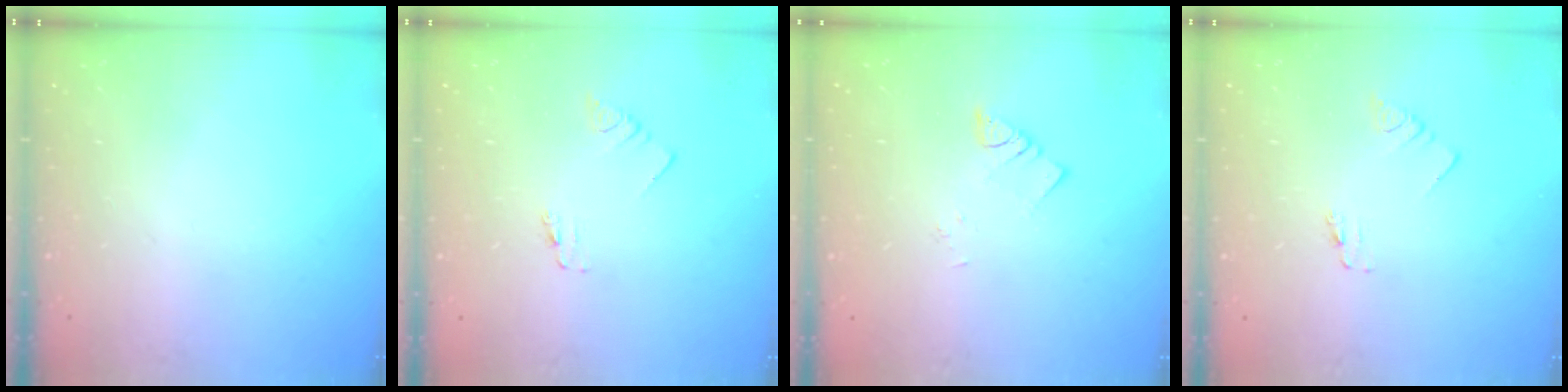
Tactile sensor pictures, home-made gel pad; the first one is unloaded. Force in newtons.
{"total": 0.0}
{"total": 1.9, "press": 1.9, "slide": 0.2}
{"total": 0.0}